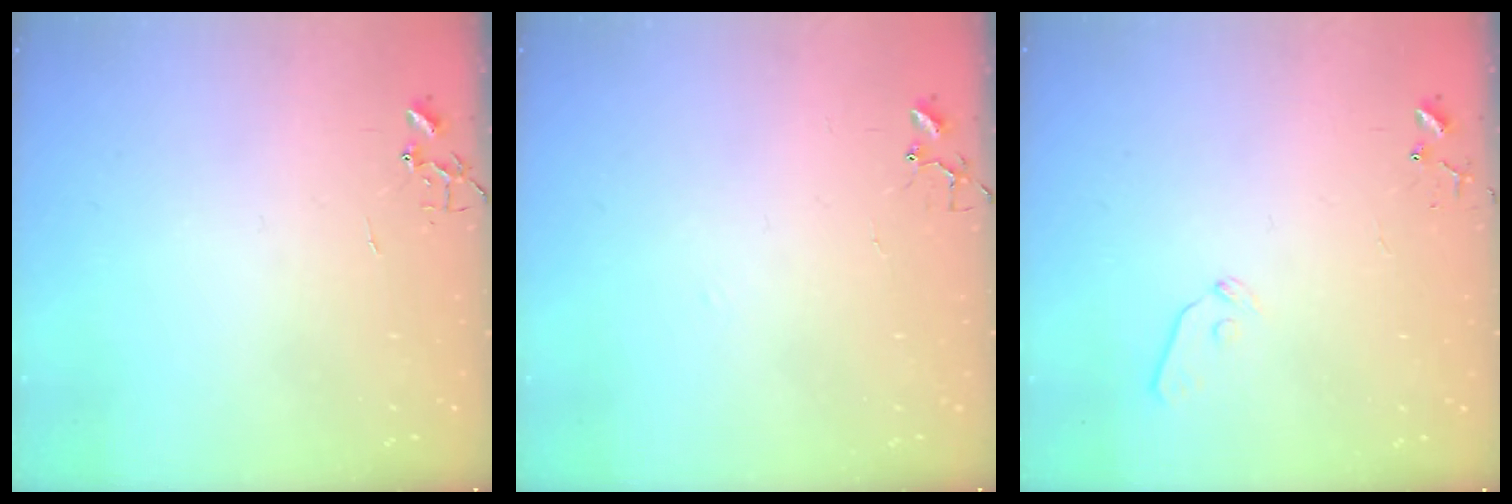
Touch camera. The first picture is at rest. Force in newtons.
{"total": 6.1, "press": 6.0, "slide": 0.6}
{"total": 7.5, "press": 7.4, "slide": 0.9}